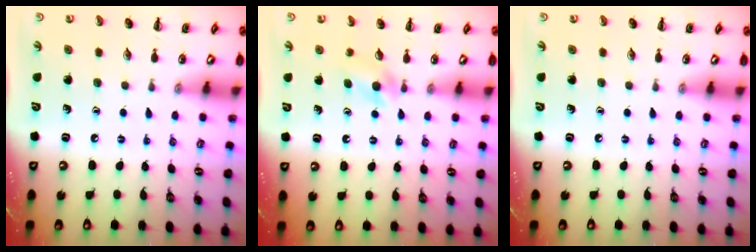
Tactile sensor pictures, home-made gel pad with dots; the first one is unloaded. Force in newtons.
{"total": 3.2, "press": 3.0, "slide": 1.2}
{"total": 0.0}